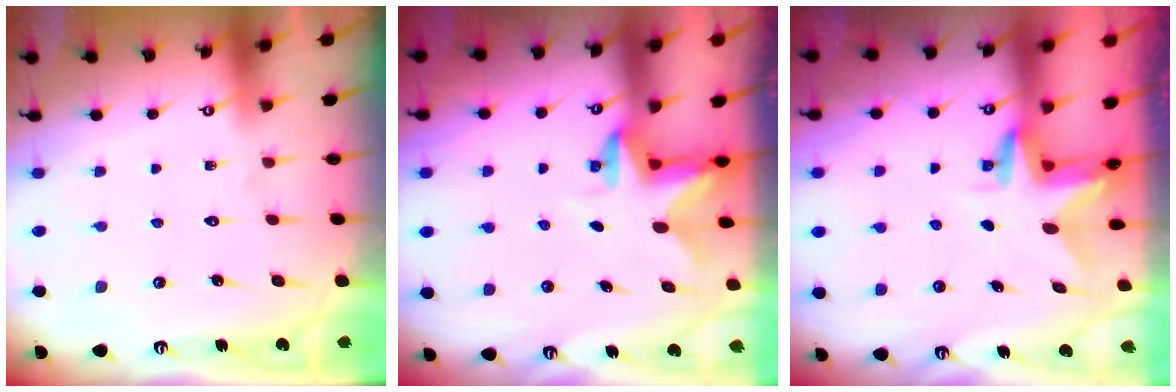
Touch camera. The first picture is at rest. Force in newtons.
{"total": 2.6, "press": 2.5, "slide": 0.5}
{"total": 2.9, "press": 2.9, "slide": 0.3}